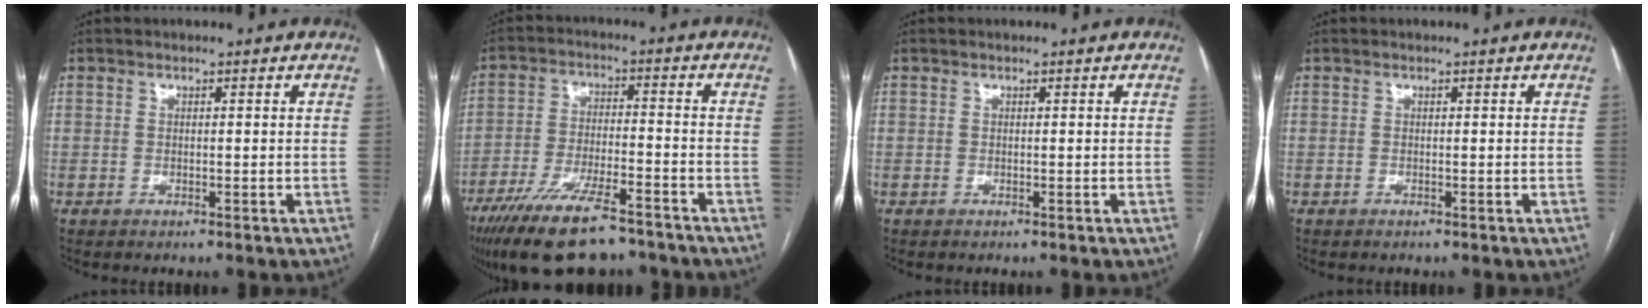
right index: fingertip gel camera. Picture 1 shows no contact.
{"total": 14.9, "force": [-11.2, 3.4, 9.3], "torque": [-0.178, -0.028, -0.188]}
{"total": 0.0}
{"total": 0.0}